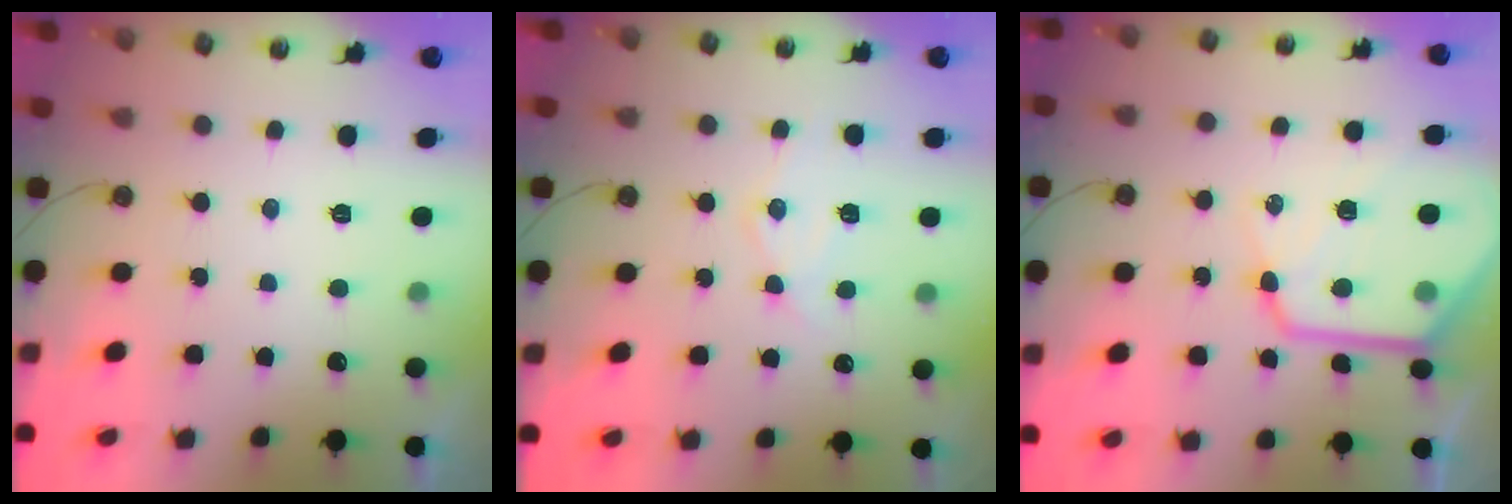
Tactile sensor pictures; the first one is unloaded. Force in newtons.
{"total": 9.1, "press": 9.1, "slide": 0.7}
{"total": 18.0, "press": 17.9, "slide": 1.5}